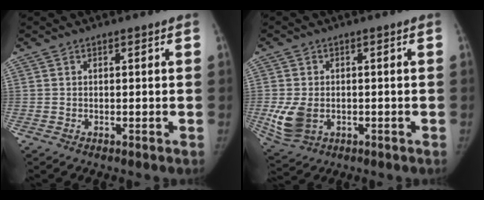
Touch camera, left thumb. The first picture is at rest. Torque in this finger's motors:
{"motor_torque": [0.15, 1.47, 0.50, -0.50, 0.28]}